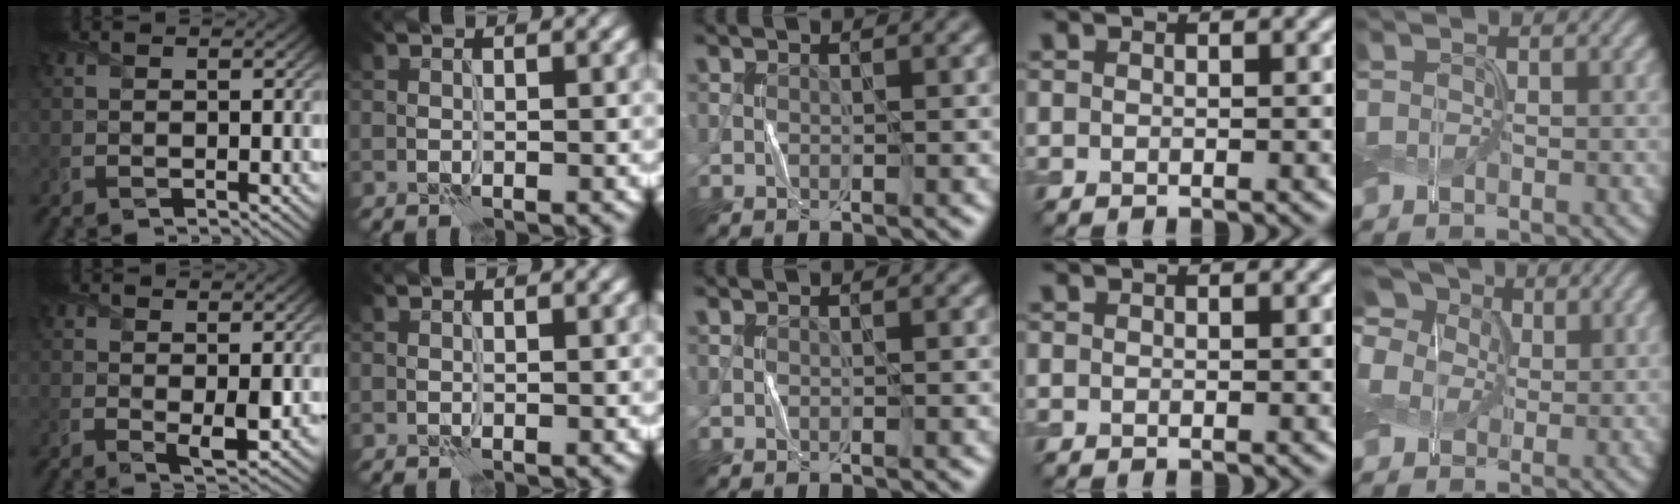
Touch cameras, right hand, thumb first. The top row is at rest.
{"thumb": {"total": 2.4, "force": [0.5, 0.9, 2.2], "torque": [-0.040, -0.012, 0.014]}, "index": {"total": 0.5, "force": [-0.3, -0.3, -0.3], "torque": [0.005, -0.001, -0.005]}, "little": {"total": 10.4, "force": [4.7, 7.5, 5.6], "torque": [-0.112, 0.042, 0.049]}}